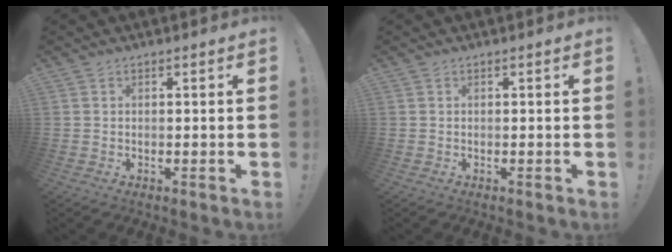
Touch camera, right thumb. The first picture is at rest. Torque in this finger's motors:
{"motor_torque": [0.00, 0.00, 0.01, 0.01, 0.00]}